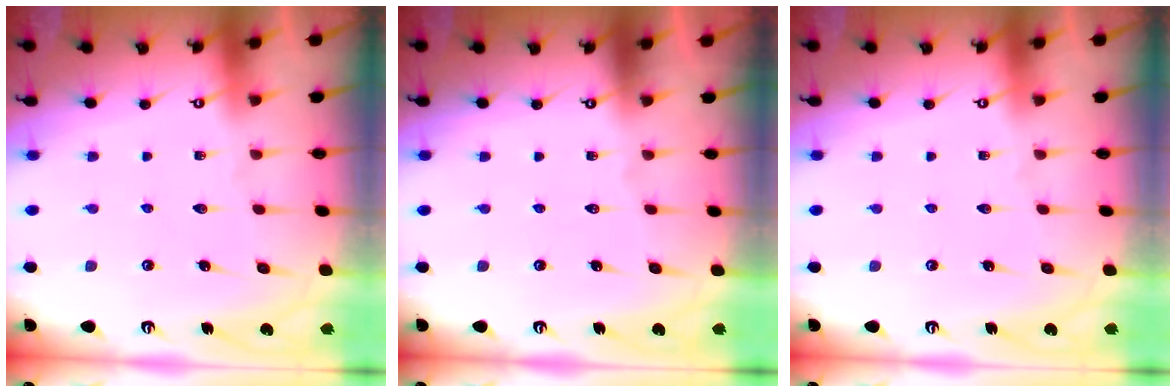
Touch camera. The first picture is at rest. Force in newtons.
{"total": 0.0}
{"total": 0.0}